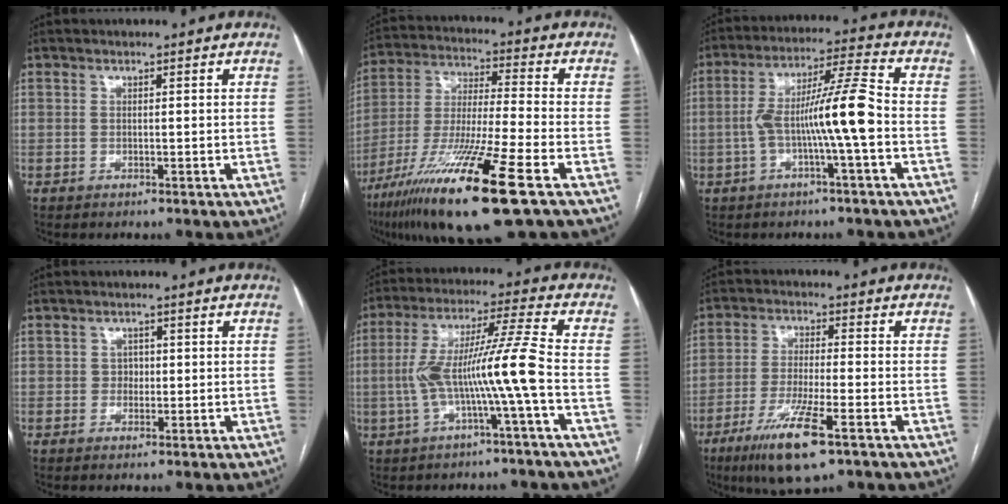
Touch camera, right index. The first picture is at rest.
{"total": 20.0, "force": [-10.9, 0.5, 16.7], "torque": [-0.322, -0.052, -0.198]}
{"total": 10.8, "force": [-2.1, -0.3, 10.6], "torque": [-0.192, 0.023, -0.040]}
{"total": 1.5, "force": [0.0, 1.3, 0.7], "torque": [-0.007, 0.004, -0.001]}
{"total": 11.3, "force": [-2.5, -1.2, 11.0], "torque": [-0.214, 0.026, -0.047]}
{"total": 11.0, "force": [-6.2, 1.2, 9.0], "torque": [-0.177, -0.027, -0.106]}